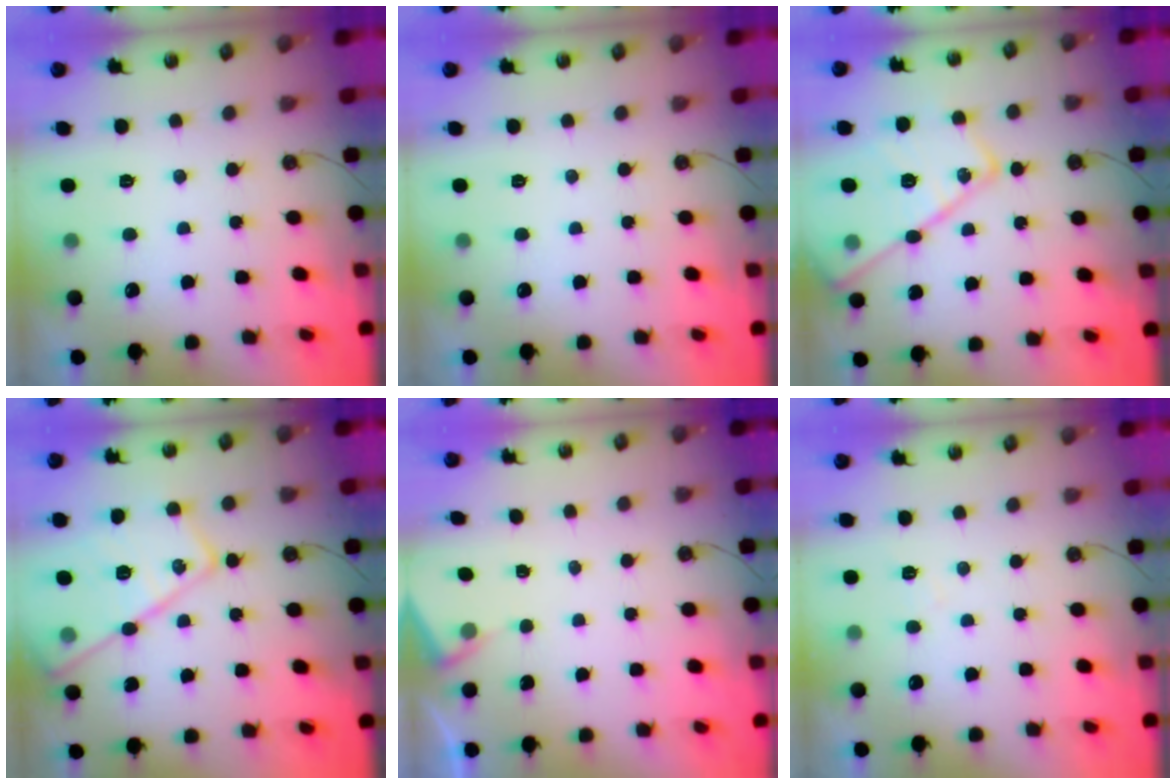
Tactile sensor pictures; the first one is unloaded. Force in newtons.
{"total": 0.0}
{"total": 20.2, "press": 20.2, "slide": 1.6}
{"total": 20.6, "press": 20.5, "slide": 1.7}
{"total": 3.1, "press": 3.1, "slide": 0.5}
{"total": 3.4, "press": 3.4, "slide": 0.6}